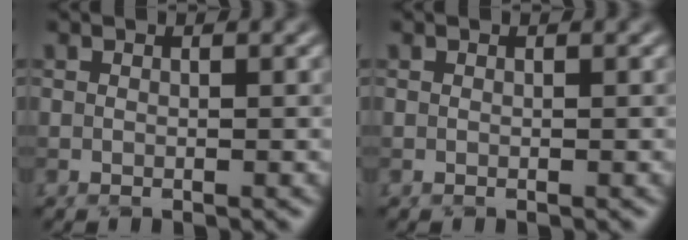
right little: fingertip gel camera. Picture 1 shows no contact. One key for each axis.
{"total": 0.0}